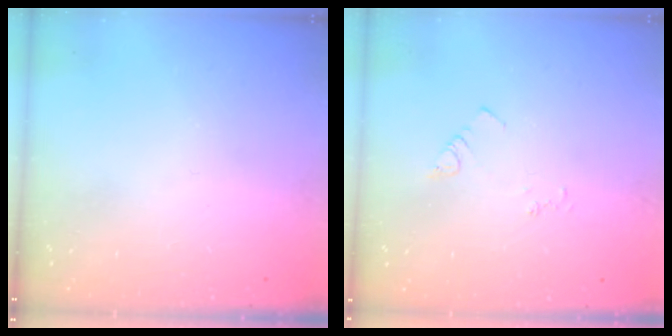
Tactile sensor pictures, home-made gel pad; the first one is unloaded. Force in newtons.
{"total": 3.3, "press": 3.3, "slide": 0.6}